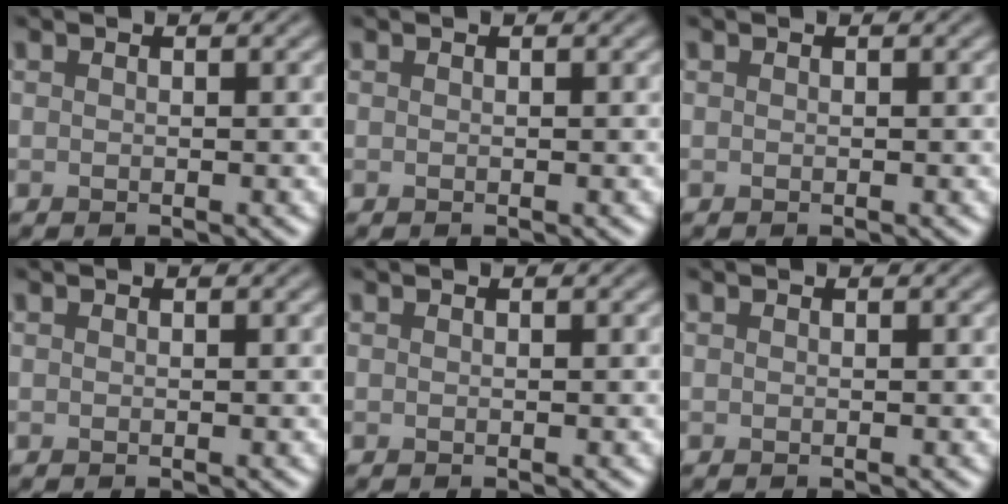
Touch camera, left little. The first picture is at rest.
{"total": 0.0}
{"total": 0.0}
{"total": 0.0}
{"total": 0.0}
{"total": 0.0}